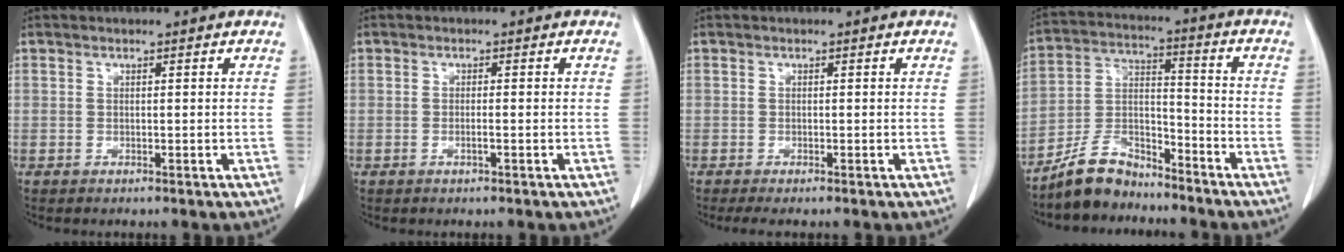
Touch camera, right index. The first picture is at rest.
{"total": 0.8, "force": [-0.3, -0.1, 0.8], "torque": [-0.017, 0.000, -0.004]}
{"total": 2.3, "force": [-1.9, 0.2, 1.4], "torque": [-0.015, -0.002, -0.025]}
{"total": 8.9, "force": [-8.0, 2.8, 2.7], "torque": [-0.056, 0.014, -0.149]}